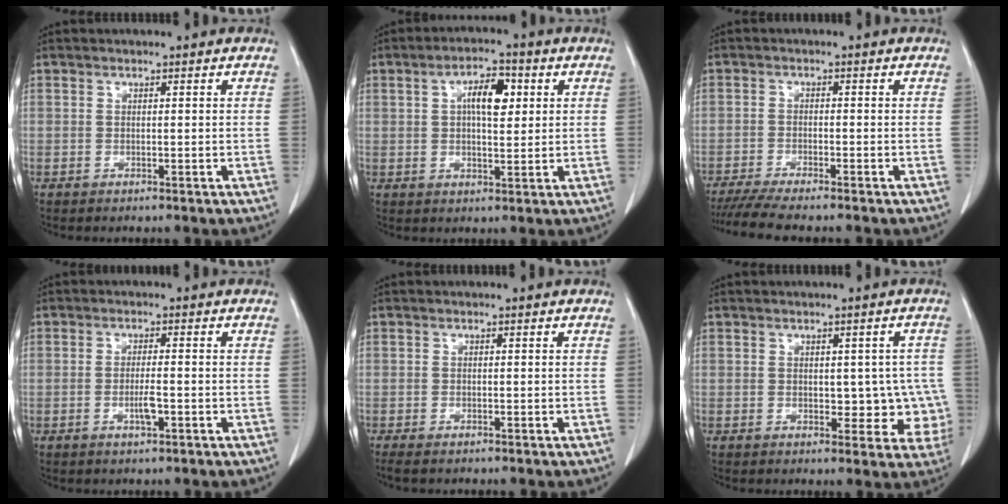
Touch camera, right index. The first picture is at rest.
{"total": 6.5, "force": [1.8, 2.5, 5.7], "torque": [-0.098, 0.012, 0.029]}
{"total": 7.1, "force": [-6.1, -0.2, 3.6], "torque": [-0.054, -0.018, -0.102]}
{"total": 2.8, "force": [-1.0, 0.4, 2.6], "torque": [-0.051, -0.002, -0.016]}
{"total": 1.3, "force": [-1.1, 0.1, 0.7], "torque": [-0.013, -0.004, -0.017]}
{"total": 6.5, "force": [-0.4, 3.8, 5.2], "torque": [-0.034, 0.014, 0.001]}